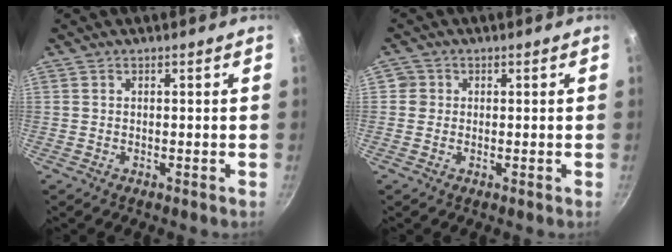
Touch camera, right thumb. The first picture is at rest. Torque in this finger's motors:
{"motor_torque": [0.14, 0.08, 0.32, 0.10, -0.03]}